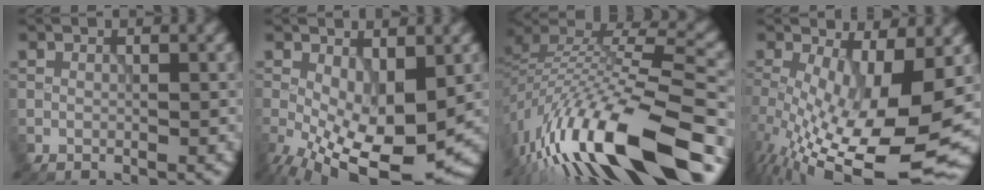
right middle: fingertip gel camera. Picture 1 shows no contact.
{"total": 11.6, "force": [-3.0, 5.3, 9.8], "torque": [-0.185, -0.028, -0.037]}
{"total": 17.0, "force": [-9.9, 5.3, 12.8], "torque": [-0.257, 0.007, -0.168]}
{"total": 14.9, "force": [-1.7, 5.2, 13.9], "torque": [-0.236, -0.038, -0.009]}